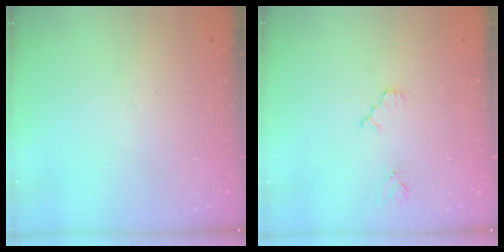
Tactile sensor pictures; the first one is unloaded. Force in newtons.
{"total": 2.3, "press": 2.3, "slide": 0.4}